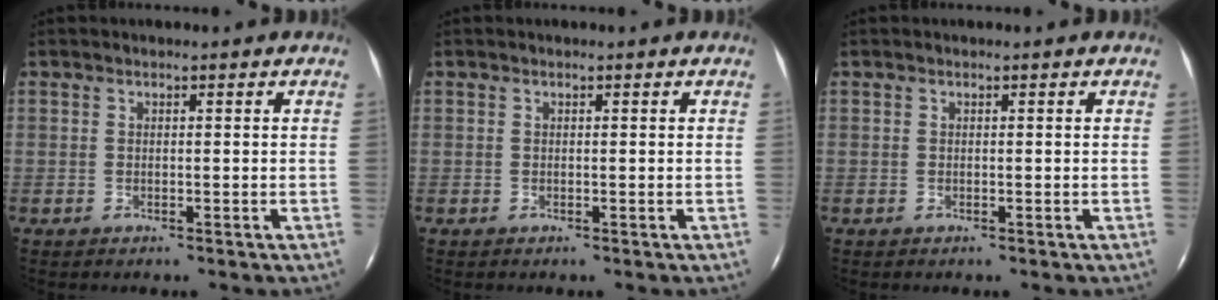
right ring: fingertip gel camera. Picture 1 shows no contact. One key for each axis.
{"total": 0.0}
{"total": 0.0}